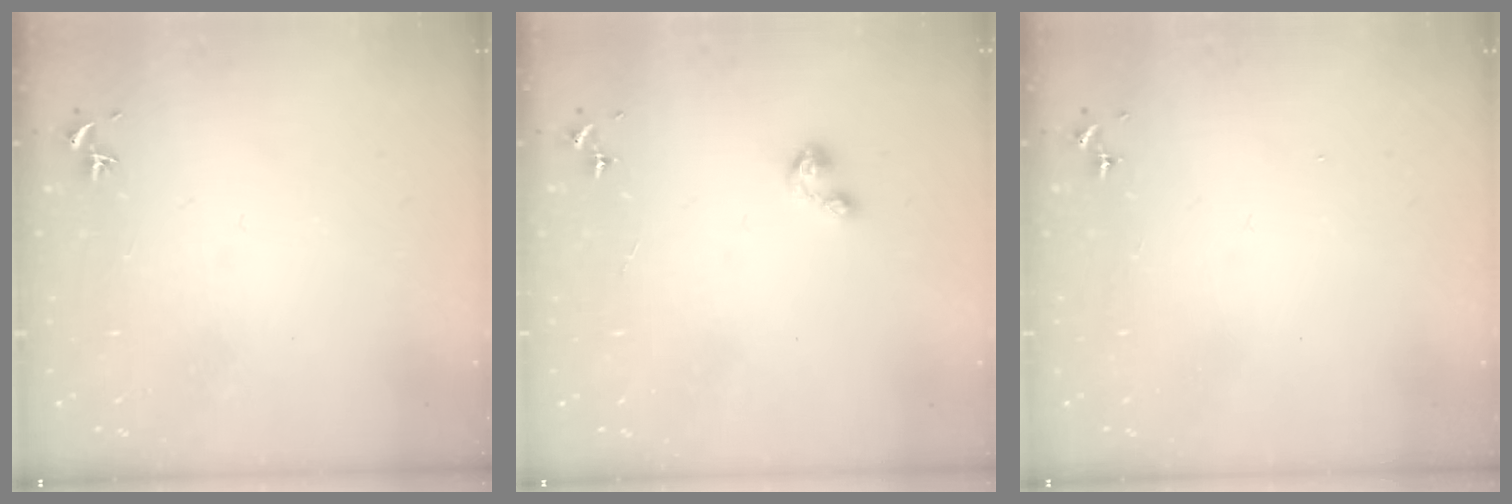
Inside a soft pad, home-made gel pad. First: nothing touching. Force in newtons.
{"total": 3.6, "press": 3.6, "slide": 0.3}
{"total": 0.0}